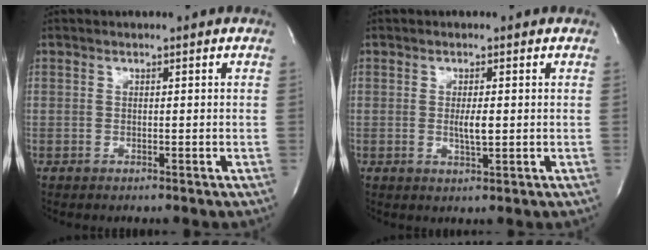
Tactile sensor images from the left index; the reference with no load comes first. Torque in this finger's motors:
{"motor_torque": [0.30, 0.16, 0.07, 0.04]}